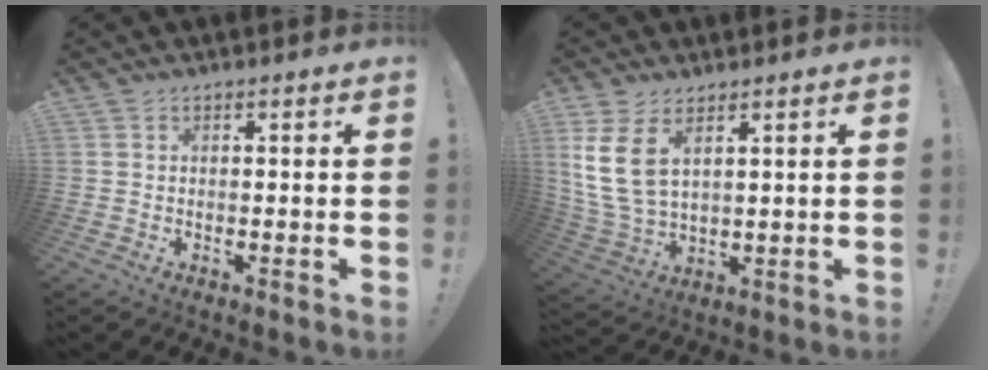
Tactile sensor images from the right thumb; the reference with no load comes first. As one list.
[{"total": 10.3, "force": [4.9, 5.4, 7.3], "torque": [-0.156, -0.020, 0.096]}]